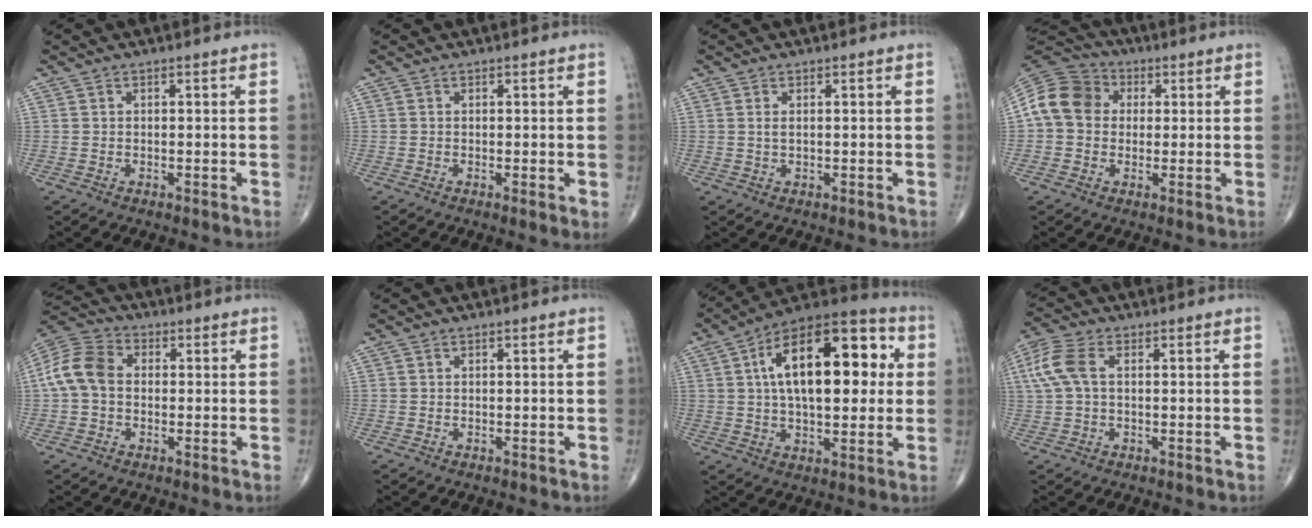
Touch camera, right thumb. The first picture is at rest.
{"total": 1.4, "force": [-0.1, 0.3, 1.4], "torque": [-0.027, -0.007, -0.002]}
{"total": 1.2, "force": [0.3, 0.5, 1.0], "torque": [-0.023, 0.000, 0.008]}
{"total": 11.4, "force": [1.4, 9.6, 6.0], "torque": [-0.102, 0.028, 0.012]}
{"total": 9.5, "force": [0.0, 7.0, 6.4], "torque": [-0.127, 0.031, -0.010]}
{"total": 0.0}
{"total": 22.8, "force": [4.4, 11.2, 19.4], "torque": [-0.280, 0.021, 0.058]}
{"total": 7.2, "force": [1.4, 4.1, 5.8], "torque": [-0.156, 0.023, 0.027]}